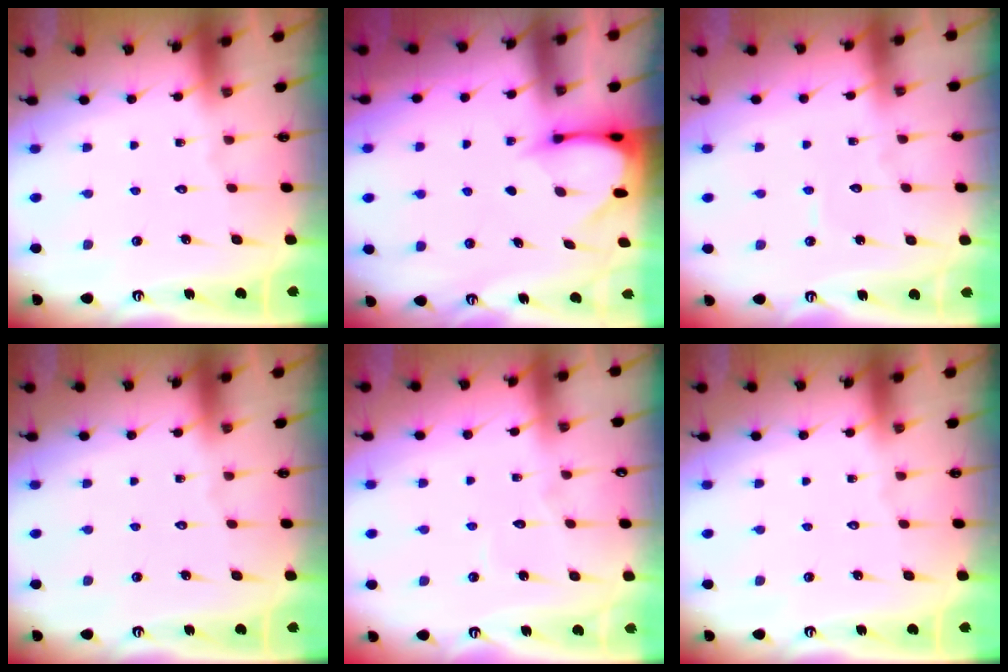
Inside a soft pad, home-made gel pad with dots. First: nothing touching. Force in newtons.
{"total": 3.4, "press": 3.4, "slide": 0.3}
{"total": 3.7, "press": 3.7, "slide": 0.4}
{"total": 0.0}
{"total": 2.6, "press": 2.6, "slide": 0.2}
{"total": 0.0}